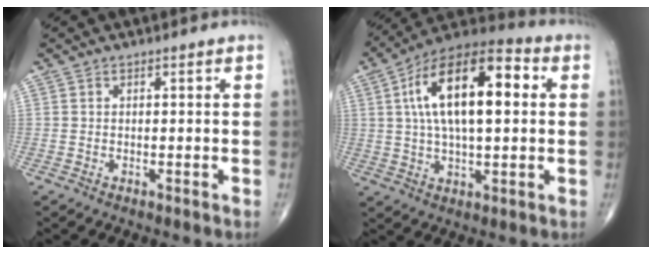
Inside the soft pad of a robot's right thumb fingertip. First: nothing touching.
{"total": 20.0, "force": [3.8, 9.0, 17.5], "torque": [-0.290, 0.026, 0.053]}